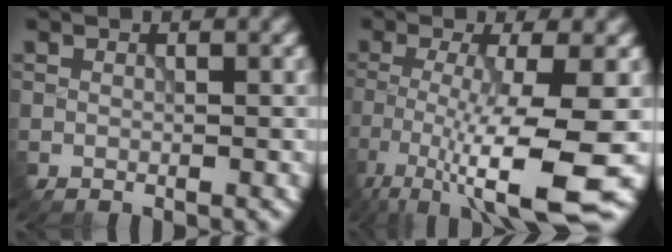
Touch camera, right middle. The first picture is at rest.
{"total": 8.5, "force": [-3.8, 1.1, 7.5], "torque": [-0.129, -0.008, -0.074]}